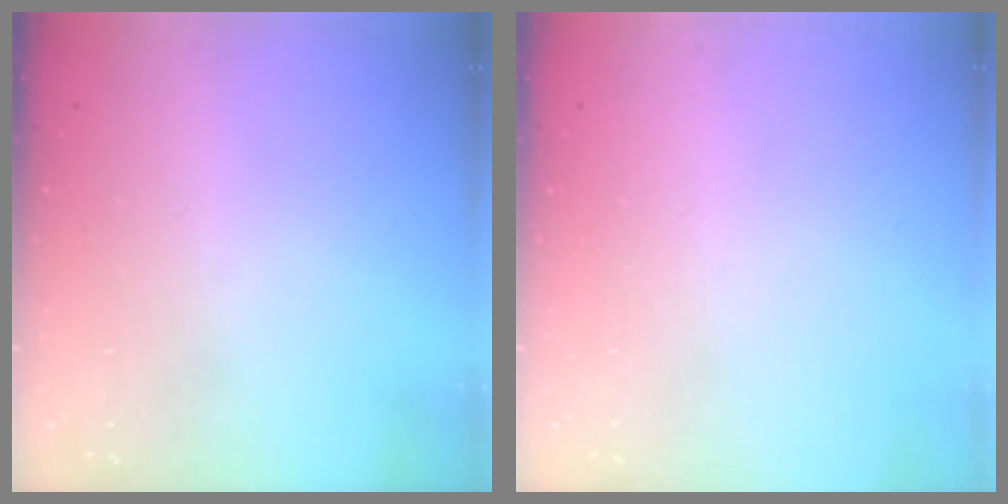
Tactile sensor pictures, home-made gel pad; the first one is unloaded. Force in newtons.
{"total": 0.0}